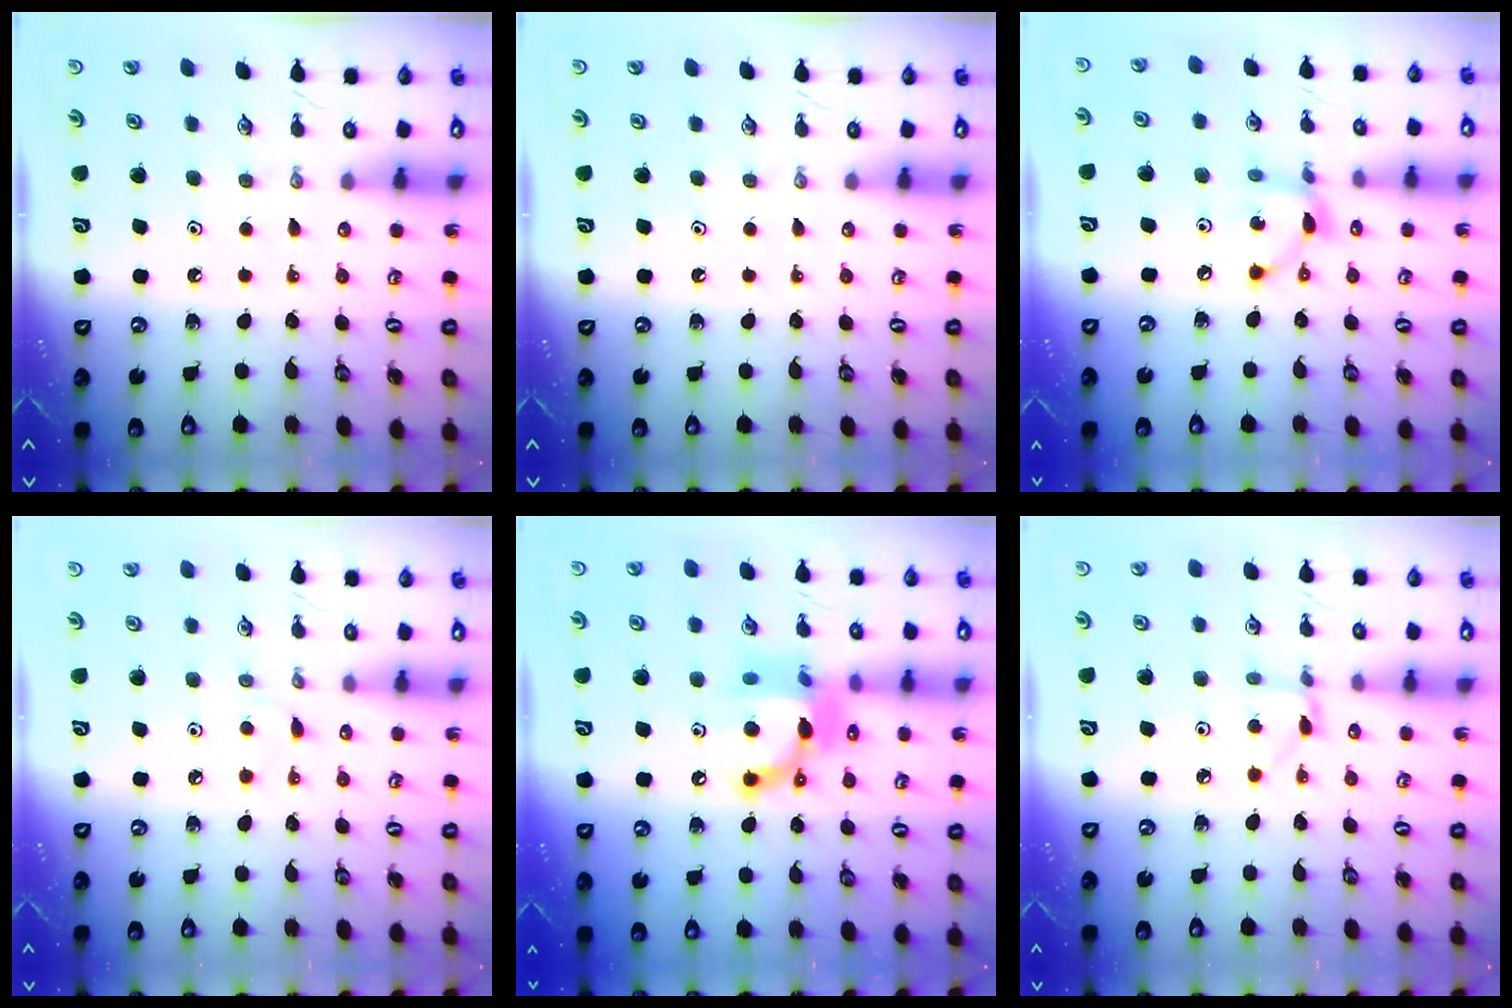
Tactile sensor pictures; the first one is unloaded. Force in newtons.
{"total": 0.0}
{"total": 8.5, "press": 8.5, "slide": 0.4}
{"total": 3.6, "press": 3.6, "slide": 0.4}
{"total": 13.7, "press": 13.7, "slide": 0.9}
{"total": 2.8, "press": 2.7, "slide": 0.3}